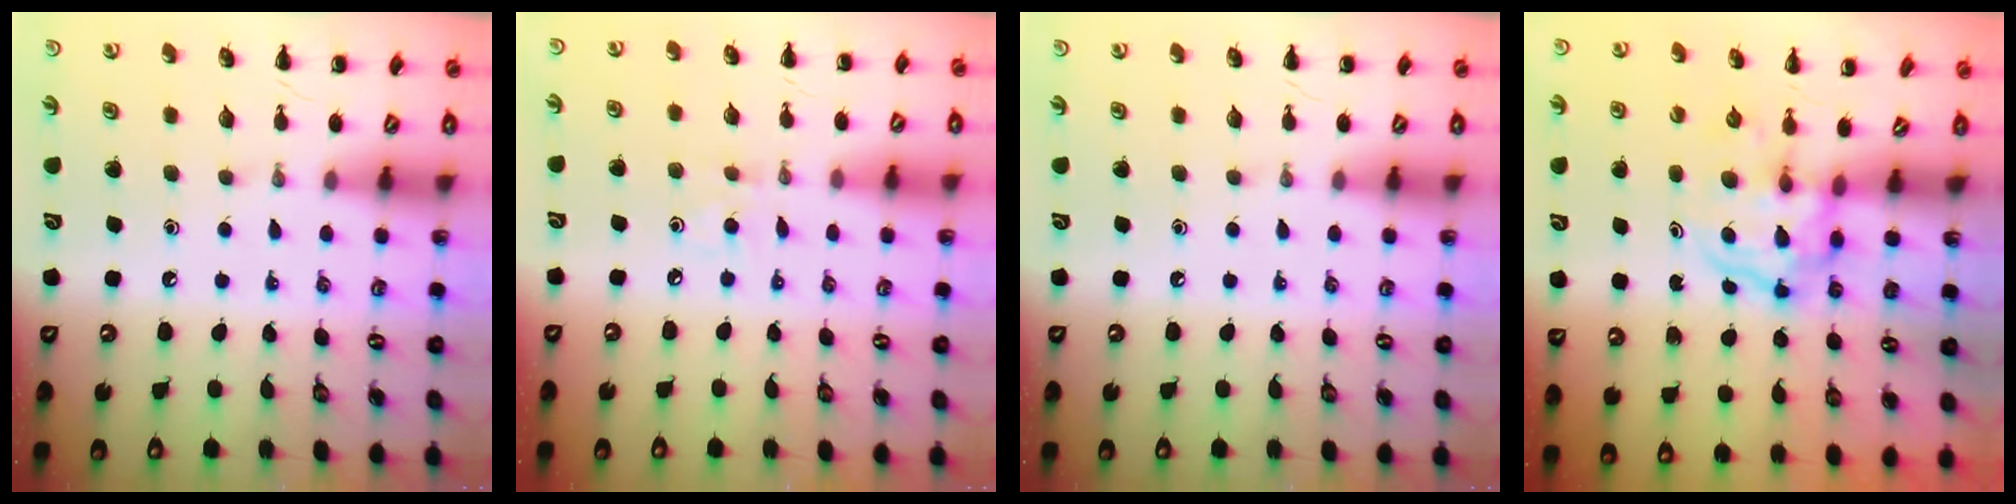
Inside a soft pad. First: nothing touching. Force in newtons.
{"total": 3.4, "press": 3.2, "slide": 1.2}
{"total": 0.0}
{"total": 3.6, "press": 3.6, "slide": 0.4}